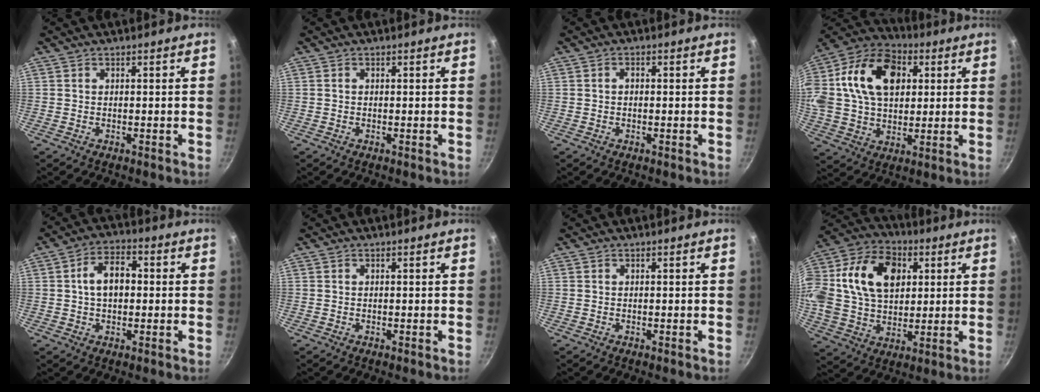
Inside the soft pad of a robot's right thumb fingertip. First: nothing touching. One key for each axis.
{"total": 0.0}
{"total": 1.0, "fx": 0.1, "fy": 0.7, "fz": 0.7, "tx": -0.011, "ty": 0.005, "tz": 0.001}
{"total": 24.2, "fx": 5.6, "fy": 16.6, "fz": 16.7, "tx": -0.302, "ty": 0.025, "tz": 0.085}
{"total": 7.6, "fx": 0.6, "fy": 4.9, "fz": 5.8, "tx": -0.074, "ty": 0.020, "tz": 0.002}
{"total": 0.0}
{"total": 0.0}
{"total": 23.7, "fx": 5.7, "fy": 16.6, "fz": 16.0, "tx": -0.291, "ty": 0.021, "tz": 0.090}